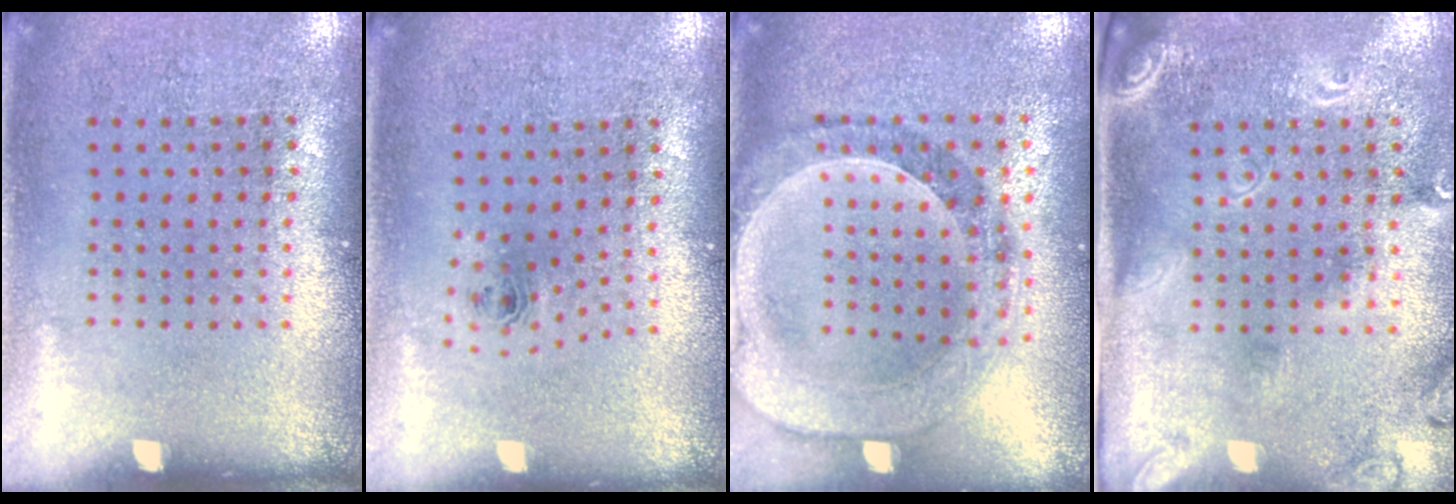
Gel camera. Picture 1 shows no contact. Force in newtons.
{"total": 0.8, "press": 0.4, "slide": 0.7}
{"total": 1.5, "press": 1.5, "slide": 0.3}
{"total": 2.4, "press": 1.8, "slide": 1.6}